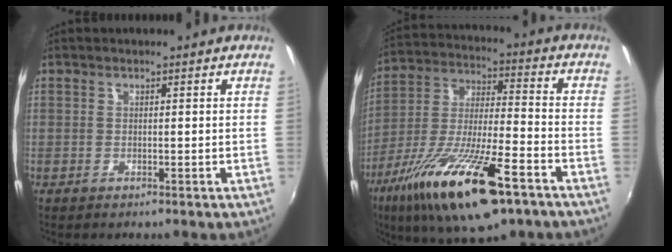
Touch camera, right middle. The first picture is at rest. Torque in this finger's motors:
{"motor_torque": [1.21, -0.92, 1.05, 0.21]}